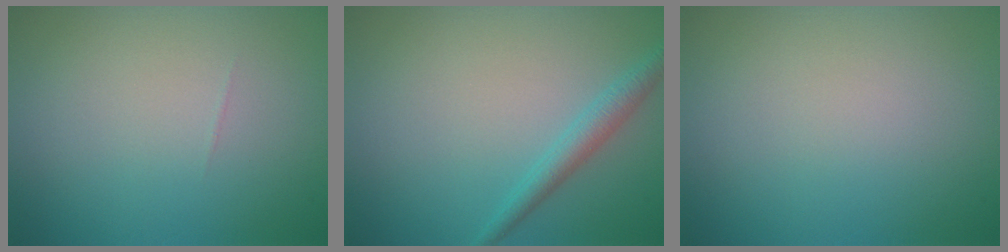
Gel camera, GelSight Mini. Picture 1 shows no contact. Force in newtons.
{"total": 2.1, "press": 2.1, "slide": 0.1}
{"total": 0.0}